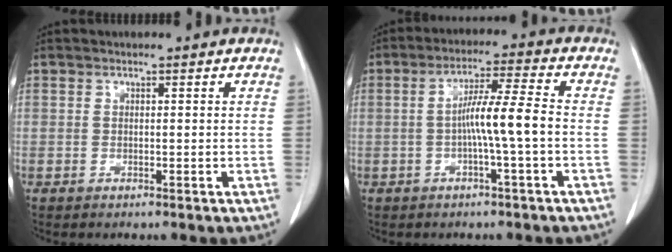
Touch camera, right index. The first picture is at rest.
{"total": 7.1, "force": [-1.2, -0.7, 7.0], "torque": [-0.126, 0.012, -0.021]}